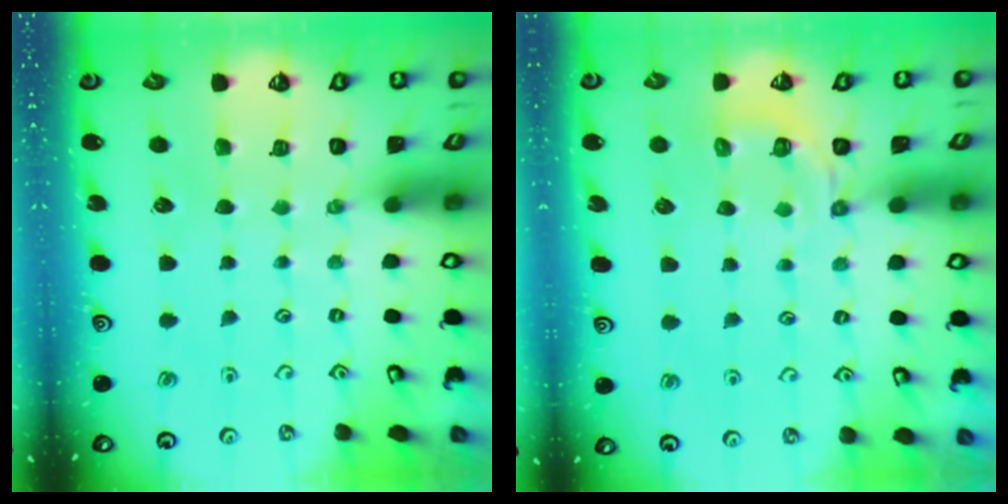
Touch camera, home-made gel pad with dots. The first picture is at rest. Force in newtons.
{"total": 5.0, "press": 4.6, "slide": 2.0}